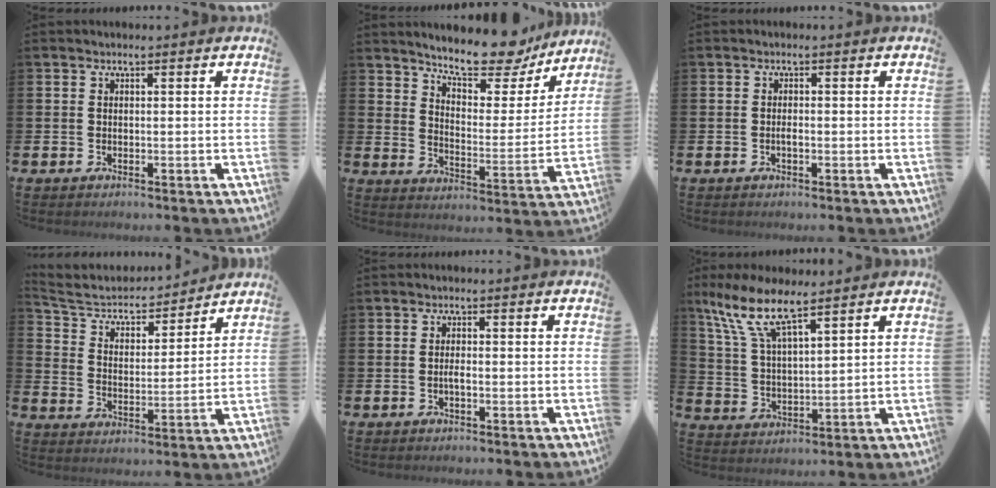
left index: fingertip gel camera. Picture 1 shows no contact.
{"total": 11.5, "force": [10.2, 2.8, 4.3], "torque": [-0.094, -0.067, 0.178]}
{"total": 0.8, "force": [-0.2, 0.2, 0.7], "torque": [-0.020, 0.002, -0.003]}
{"total": 5.3, "force": [4.8, 2.1, 0.9], "torque": [-0.054, -0.038, 0.077]}
{"total": 0.9, "force": [-0.3, 0.2, 0.9], "torque": [-0.024, 0.002, -0.004]}
{"total": 11.7, "force": [9.0, 3.3, 6.7], "torque": [-0.167, -0.032, 0.161]}